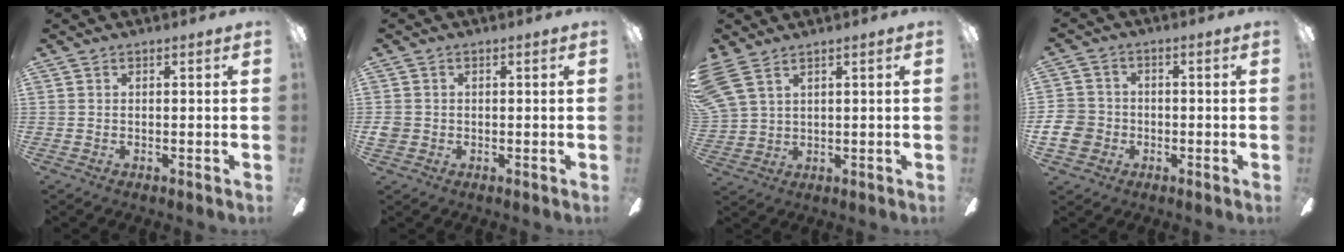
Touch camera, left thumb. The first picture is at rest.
{"total": 2.3, "force": [-0.2, 2.2, 0.7], "torque": [-0.013, 0.001, -0.001]}
{"total": 5.8, "force": [4.2, 2.8, 3.0], "torque": [-0.075, -0.010, 0.083]}
{"total": 7.9, "force": [-1.8, 7.0, 3.2], "torque": [-0.085, 0.018, -0.035]}